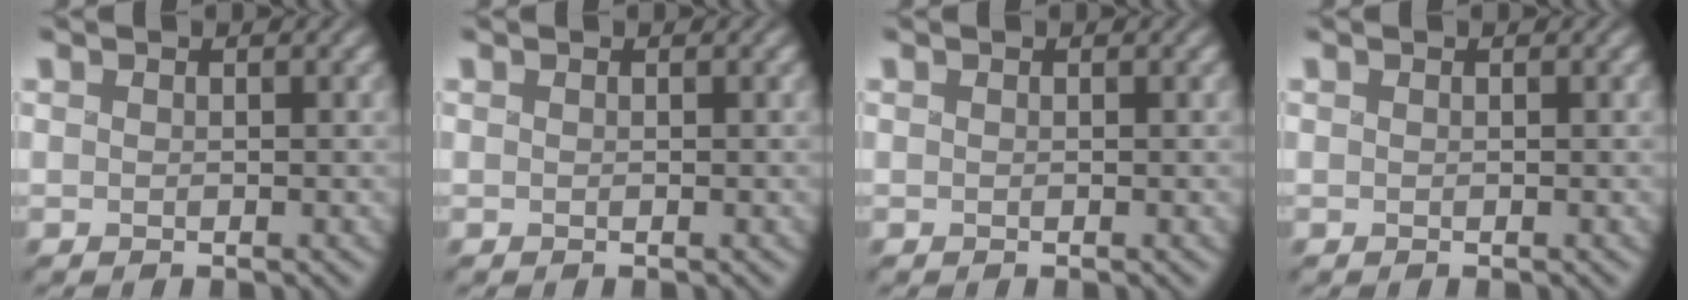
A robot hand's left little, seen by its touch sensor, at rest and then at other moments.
{"total": 0.0}
{"total": 0.0}
{"total": 0.0}